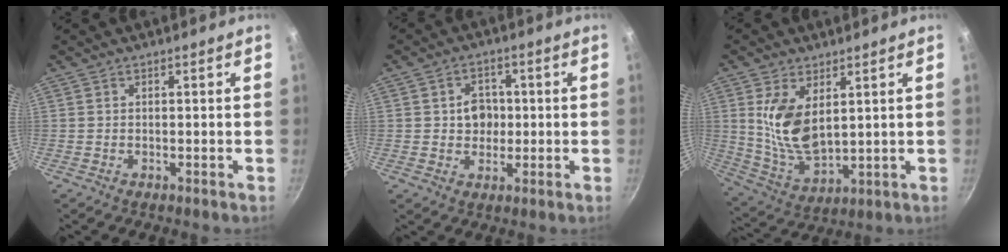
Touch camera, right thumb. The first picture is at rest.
{"total": 5.4, "force": [0.2, 4.6, 2.8], "torque": [-0.013, 0.004, 0.002]}
{"total": 11.9, "force": [3.3, 6.4, 9.5], "torque": [-0.177, -0.034, 0.074]}